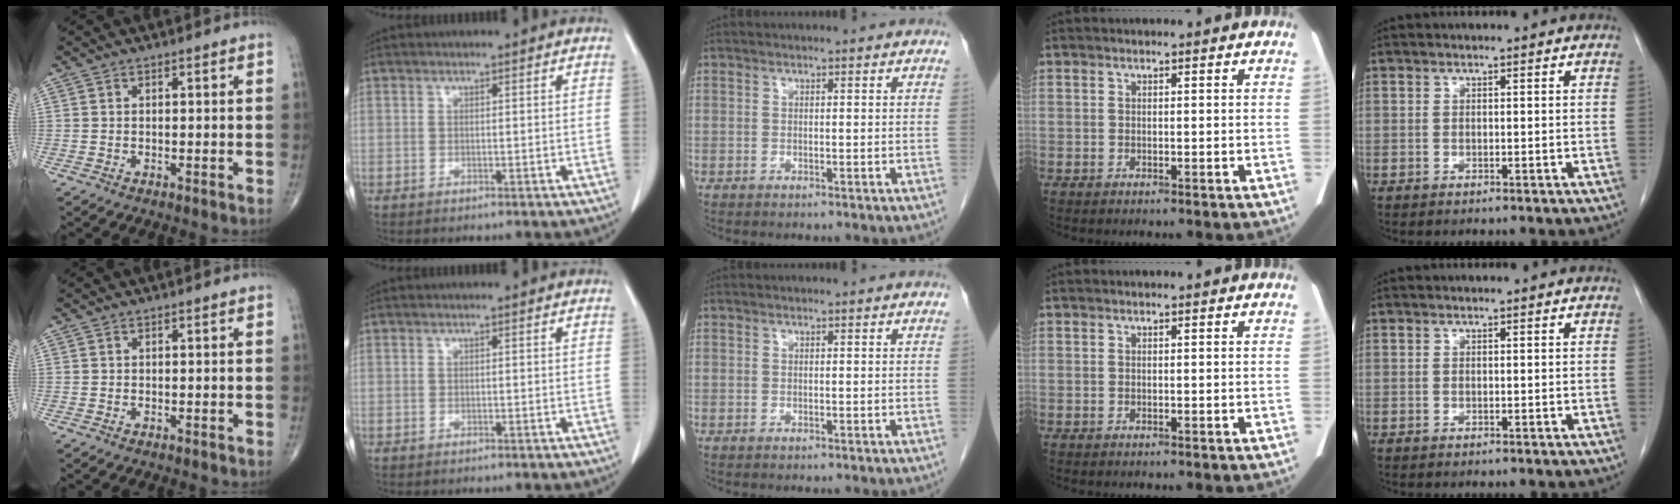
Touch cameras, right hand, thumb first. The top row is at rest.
{}